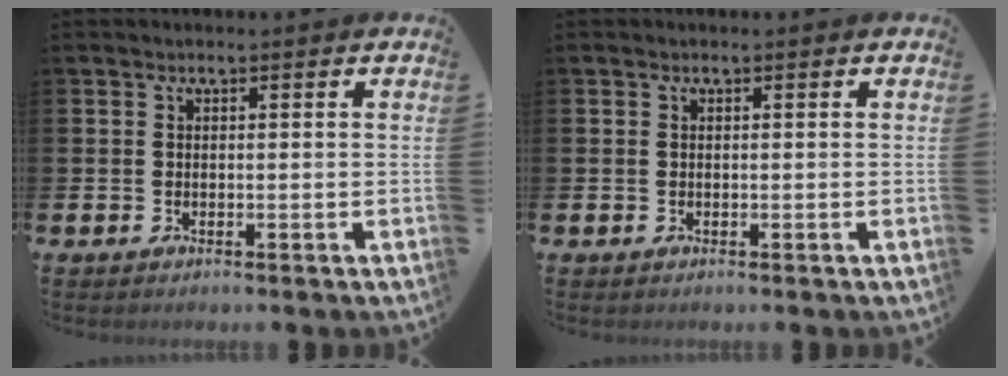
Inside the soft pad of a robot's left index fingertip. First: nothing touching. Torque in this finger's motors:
{"motor_torque": [0.14, -0.02, 0.00, 0.02]}